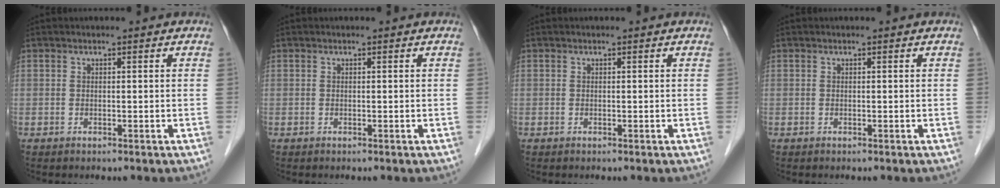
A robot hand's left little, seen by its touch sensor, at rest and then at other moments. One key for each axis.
{"total": 0.0}
{"total": 0.0}
{"total": 0.0}